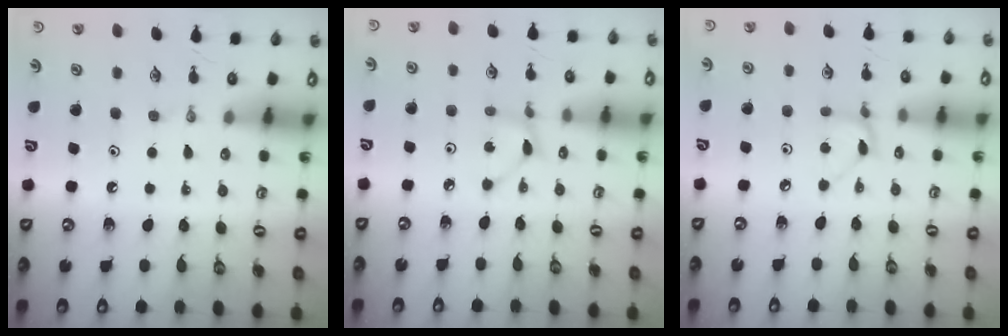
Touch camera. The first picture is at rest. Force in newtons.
{"total": 1.9, "press": 1.9, "slide": 0.3}
{"total": 4.1, "press": 4.1, "slide": 0.1}